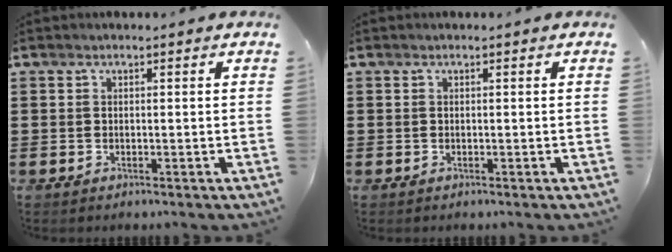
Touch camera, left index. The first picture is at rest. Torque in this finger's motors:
{"motor_torque": [0.00, 0.00, 0.00, 0.00]}